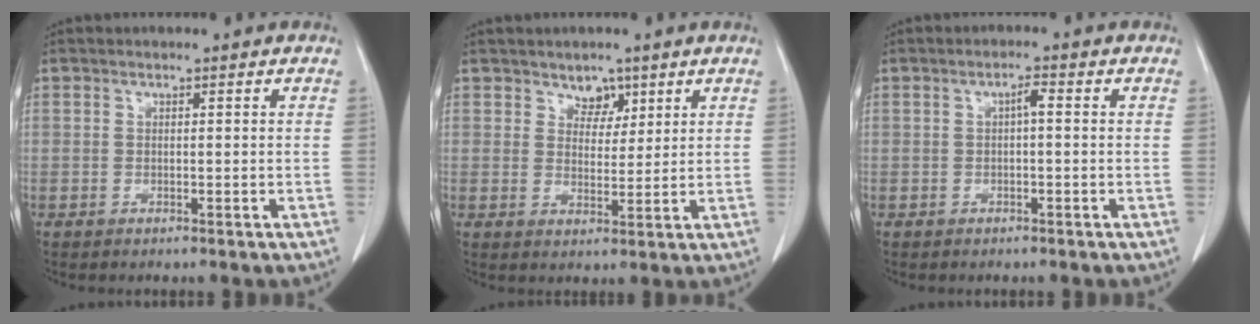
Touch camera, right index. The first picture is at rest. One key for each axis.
{"total": 3.7, "fx": 2.5, "fy": 2.4, "fz": 1.4, "tx": -0.015, "ty": -0.003, "tz": 0.043}
{"total": 1.7, "fx": 0.1, "fy": 0.3, "fz": 1.6, "tx": -0.026, "ty": 0.005, "tz": 0.001}